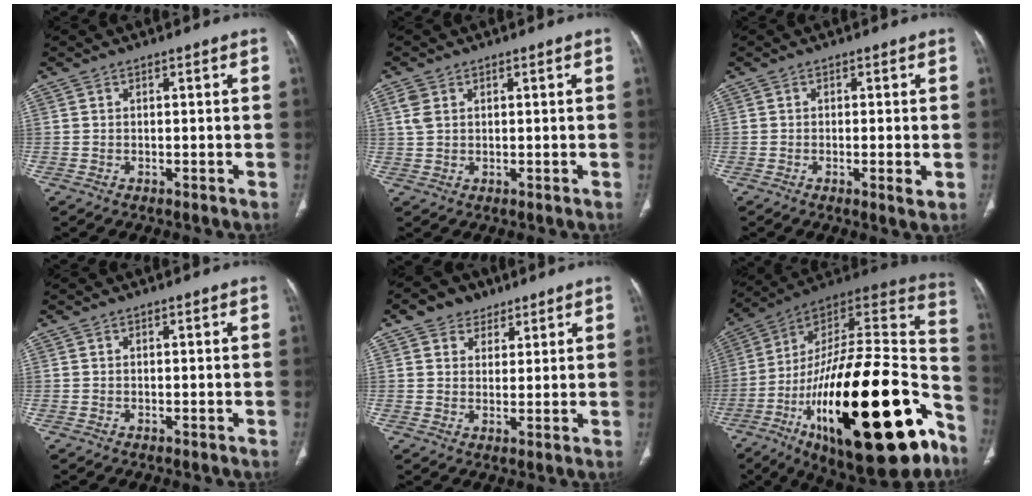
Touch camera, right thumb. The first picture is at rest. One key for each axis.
{"total": 3.1, "fx": 1.3, "fy": 2.1, "fz": 1.9, "tx": -0.043, "ty": 0.003, "tz": 0.035}
{"total": 2.7, "fx": -0.6, "fy": 0.5, "fz": 2.6, "tx": -0.048, "ty": -0.008, "tz": -0.012}
{"total": 0.0}
{"total": 5.7, "fx": 3.5, "fy": 4.4, "fz": 1.3, "tx": 0.003, "ty": -0.014, "tz": 0.056}
{"total": 41.1, "fx": -17.9, "fy": 15.1, "fz": 33.8, "tx": -0.476, "ty": 0.061, "tz": -0.282}